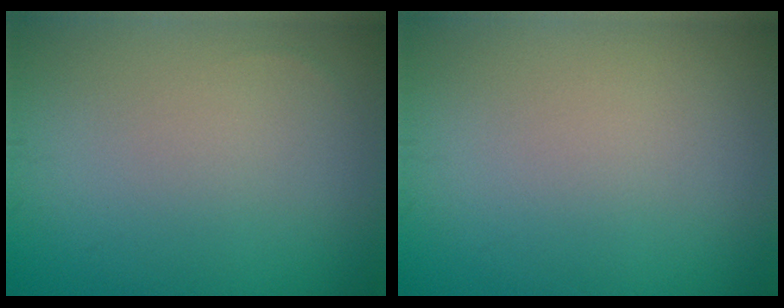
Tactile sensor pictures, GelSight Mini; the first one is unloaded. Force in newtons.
{"total": 0.0}